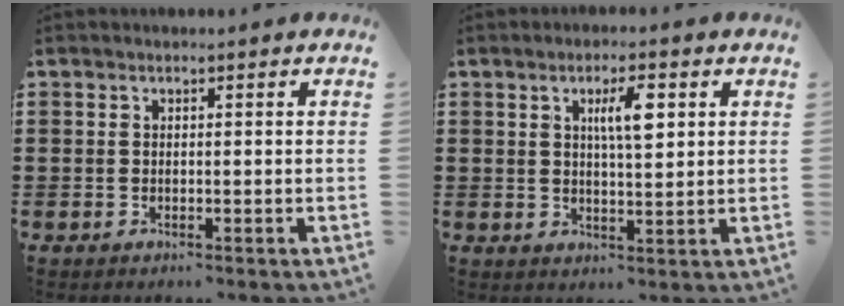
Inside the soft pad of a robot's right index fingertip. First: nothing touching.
{"total": 5.3, "force": [1.7, 1.4, 4.8], "torque": [-0.092, 0.008, 0.024]}